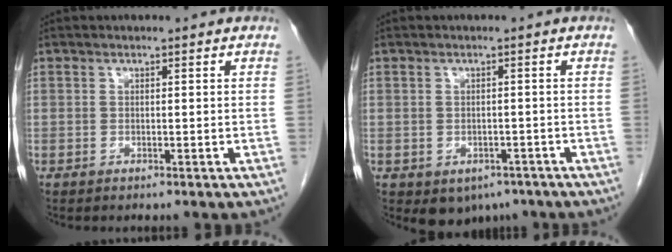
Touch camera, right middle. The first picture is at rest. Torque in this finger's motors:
{"motor_torque": [0.01, 0.02, -0.03, 0.02]}